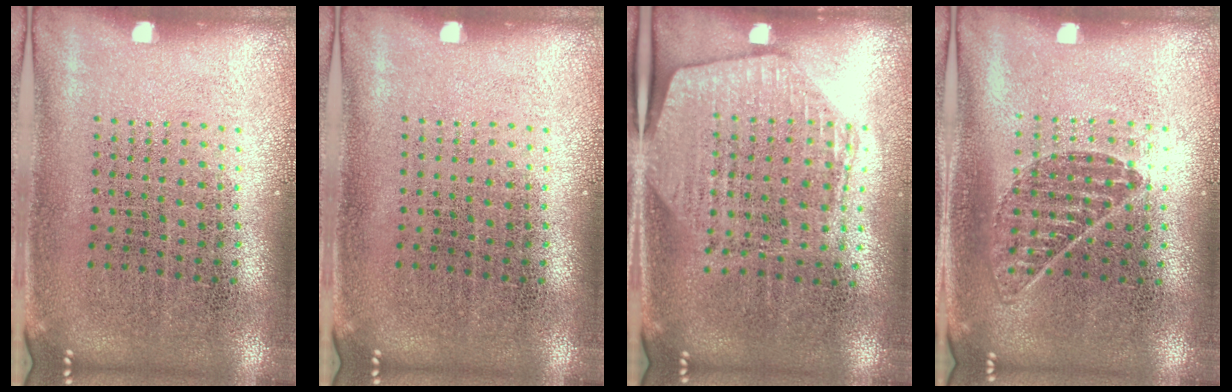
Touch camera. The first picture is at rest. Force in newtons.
{"total": 0.0}
{"total": 1.8, "press": 1.6, "slide": 0.7}
{"total": 0.8, "press": 0.8, "slide": 0.2}